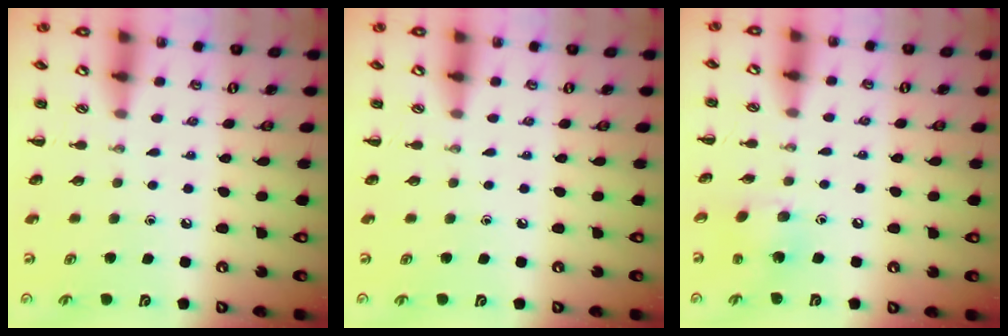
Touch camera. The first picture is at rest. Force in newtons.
{"total": 0.0}
{"total": 4.0, "press": 3.9, "slide": 0.7}